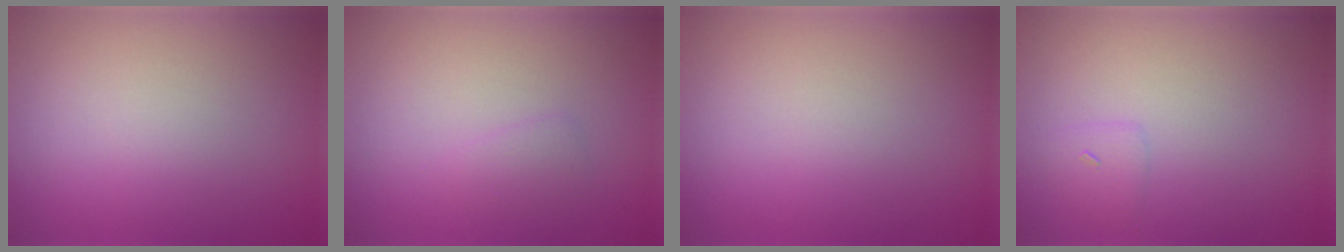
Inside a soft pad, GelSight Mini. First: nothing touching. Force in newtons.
{"total": 0.9, "press": 0.9, "slide": 0.1}
{"total": 0.0}
{"total": 0.5, "press": 0.5, "slide": 0.0}